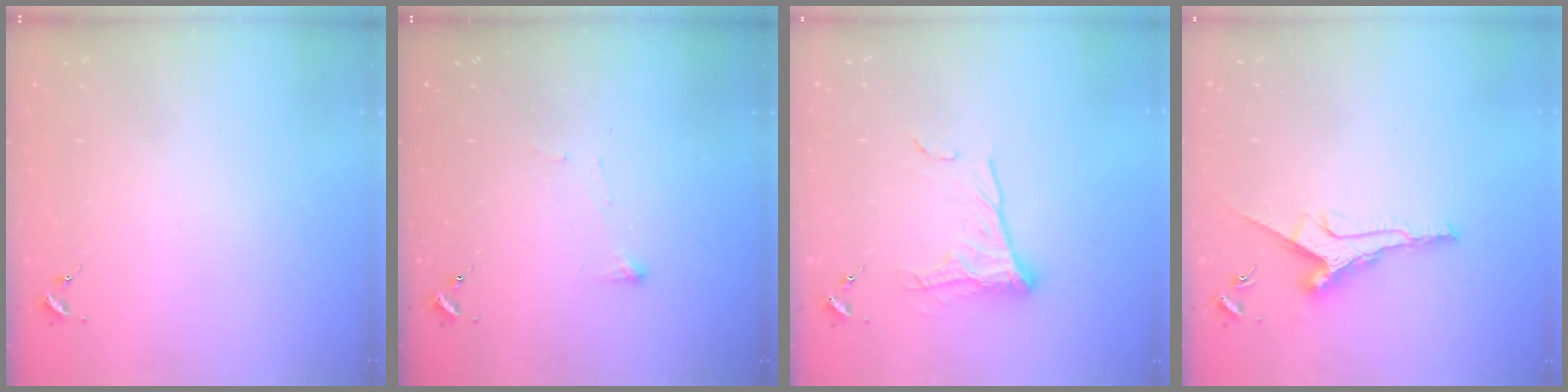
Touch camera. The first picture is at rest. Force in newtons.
{"total": 4.1, "press": 4.0, "slide": 0.5}
{"total": 12.0, "press": 12.0, "slide": 0.7}
{"total": 10.0, "press": 10.0, "slide": 0.3}